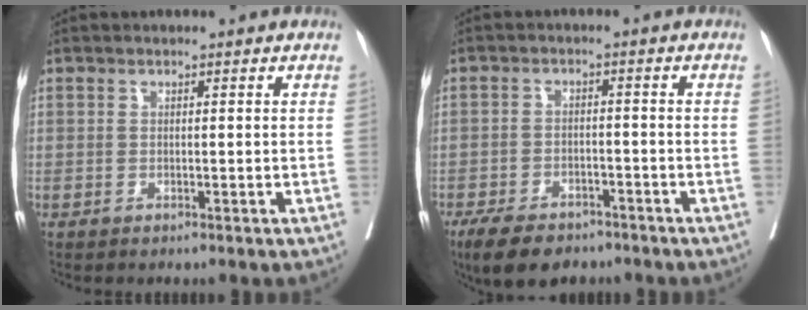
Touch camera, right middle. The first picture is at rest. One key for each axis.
{"total": 8.7, "fx": -6.6, "fy": 3.9, "fz": 4.1, "tx": -0.067, "ty": -0.004, "tz": -0.104}